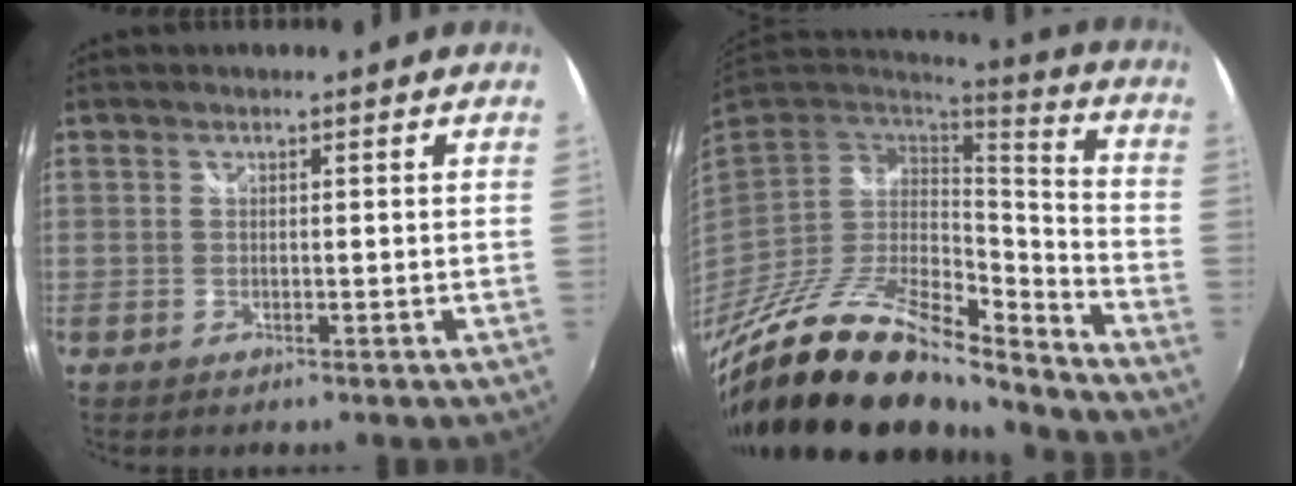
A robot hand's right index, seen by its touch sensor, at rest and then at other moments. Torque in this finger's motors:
{"motor_torque": [1.00, -1.14, 1.05, 0.21]}